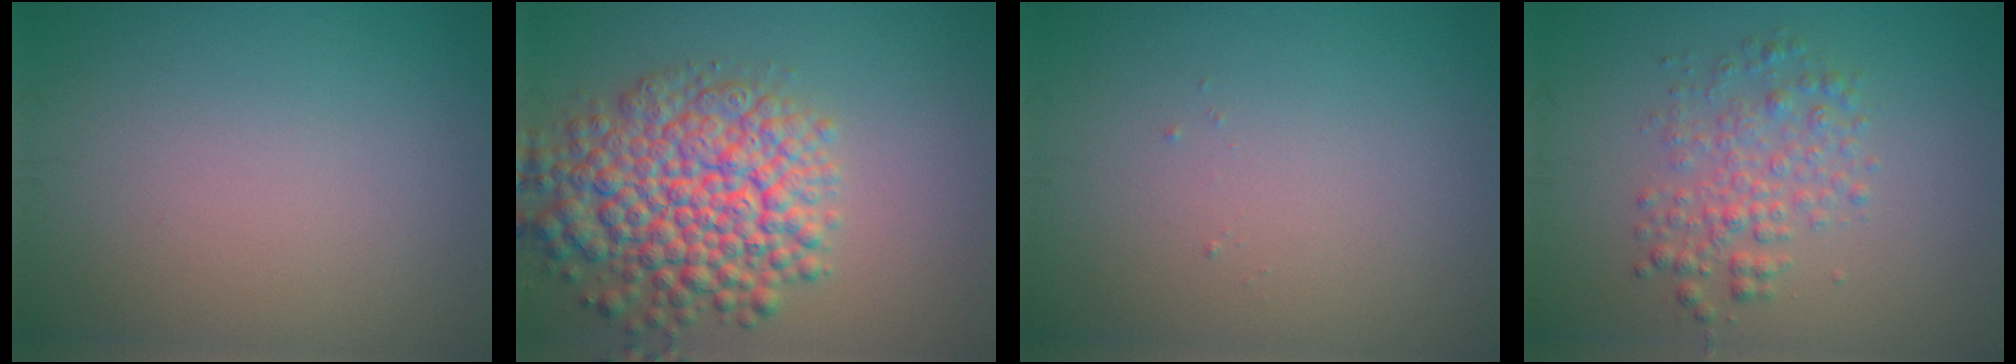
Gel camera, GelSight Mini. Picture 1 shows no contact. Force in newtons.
{"total": 8.9, "press": 8.9, "slide": 0.4}
{"total": 0.0}
{"total": 3.1, "press": 3.1, "slide": 0.0}